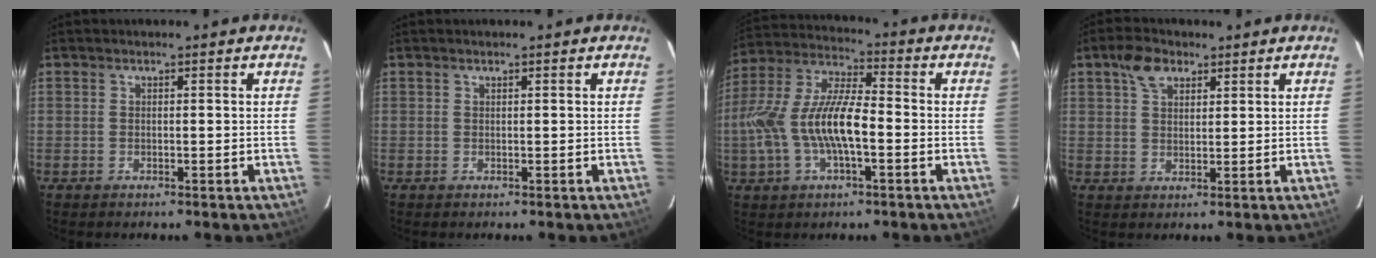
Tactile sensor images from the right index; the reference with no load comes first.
{"total": 0.0}
{"total": 14.9, "force": [-3.4, 5.4, 13.5], "torque": [-0.281, 0.003, -0.063]}
{"total": 5.2, "force": [2.9, 3.1, 2.9], "torque": [-0.052, 0.016, 0.053]}